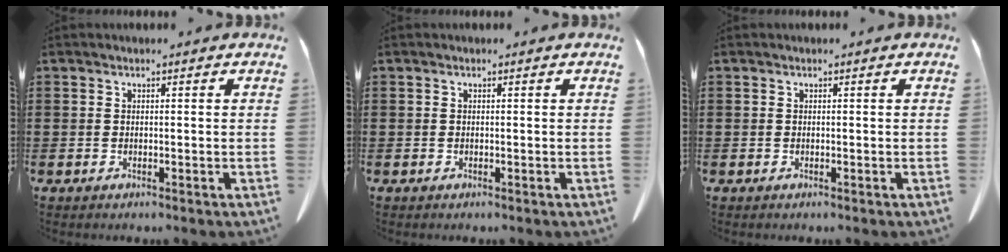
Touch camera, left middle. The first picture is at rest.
{"total": 0.0}
{"total": 0.0}